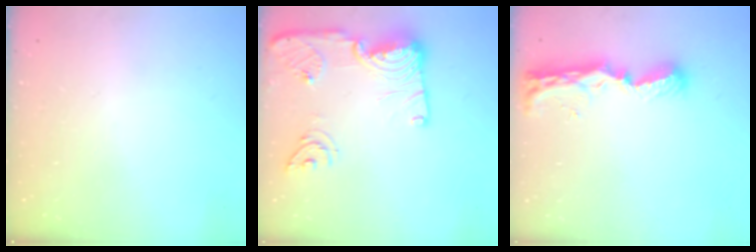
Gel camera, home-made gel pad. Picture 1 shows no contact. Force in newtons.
{"total": 18.1, "press": 18.0, "slide": 2.0}
{"total": 8.6, "press": 8.5, "slide": 1.0}